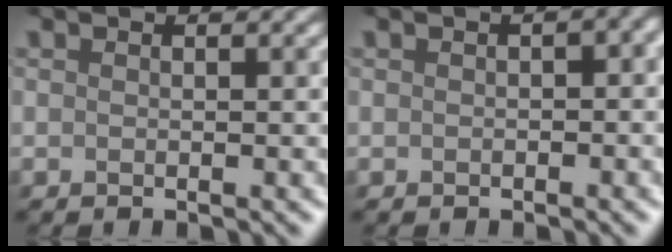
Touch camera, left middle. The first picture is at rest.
{"total": 3.0, "force": [-0.4, 1.8, 2.3], "torque": [-0.014, 0.010, -0.010]}